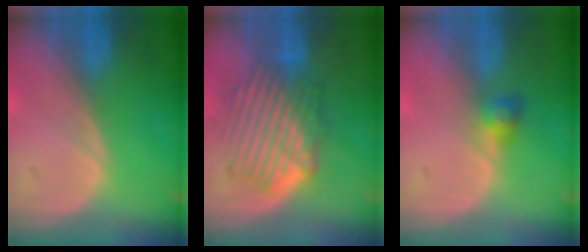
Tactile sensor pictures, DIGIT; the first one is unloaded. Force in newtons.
{"total": 8.4, "press": 8.0, "slide": 2.5}
{"total": 2.5, "press": 2.5, "slide": 0.5}